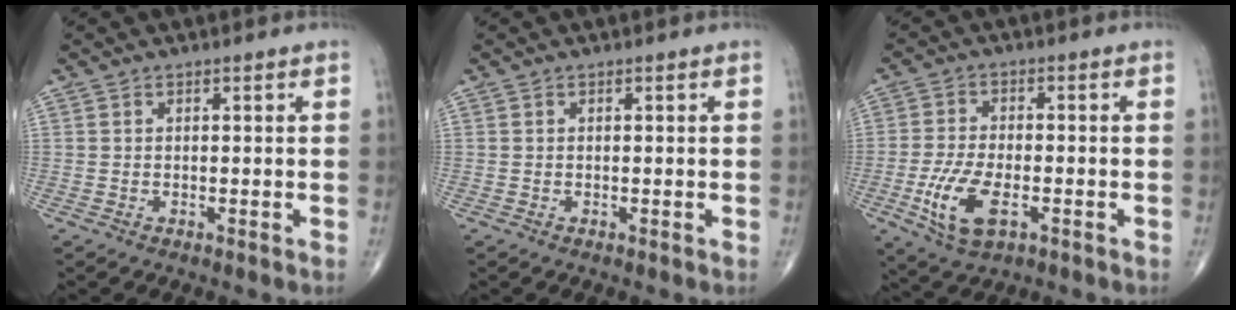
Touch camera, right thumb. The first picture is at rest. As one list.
[{"total": 0.0}, {"total": 9.7, "force": [-3.3, 4.5, 7.9], "torque": [-0.165, 0.003, -0.056]}]